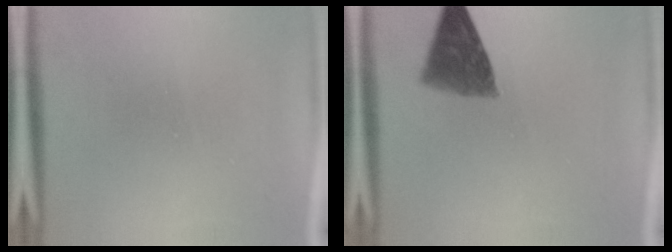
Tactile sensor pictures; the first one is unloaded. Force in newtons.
{"total": 8.2}